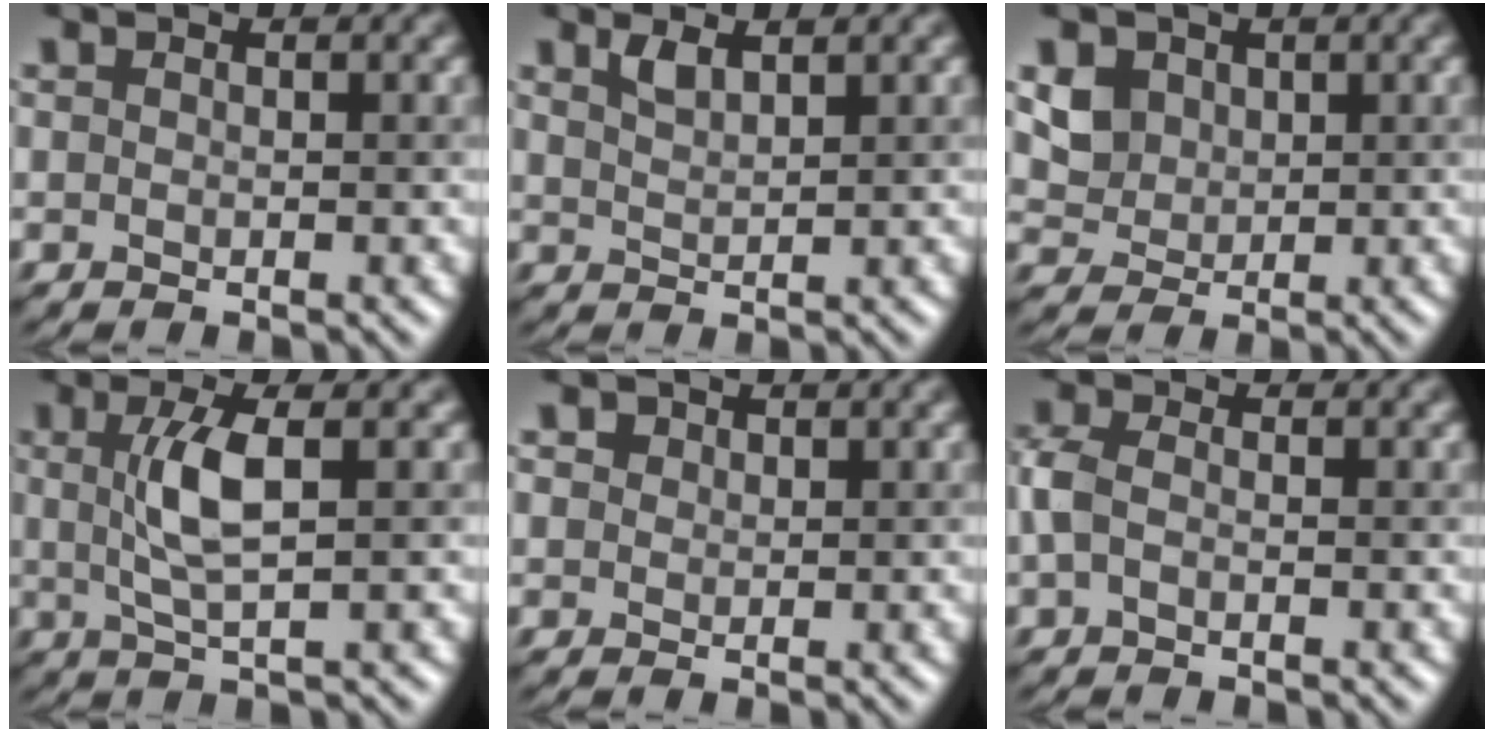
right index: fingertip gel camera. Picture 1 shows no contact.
{"total": 1.5, "force": [1.2, 0.3, 0.9], "torque": [-0.019, 0.002, 0.026]}
{"total": 3.1, "force": [1.1, 2.7, 1.1], "torque": [-0.031, -0.011, 0.038]}
{"total": 4.0, "force": [0.6, 0.8, 3.9], "torque": [-0.081, 0.003, 0.012]}
{"total": 1.6, "force": [1.0, 1.2, 0.6], "torque": [-0.010, 0.006, 0.009]}
{"total": 2.4, "force": [-0.5, 1.5, 1.8], "torque": [-0.046, 0.006, -0.016]}